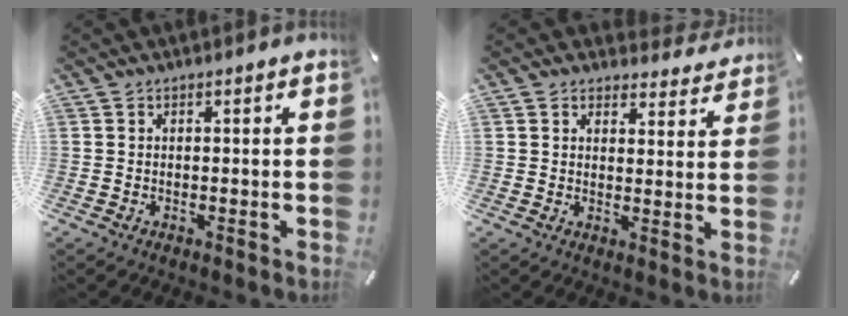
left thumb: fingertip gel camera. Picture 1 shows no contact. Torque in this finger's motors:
{"motor_torque": [1.02, -0.55, -0.02, -0.14, -0.16]}